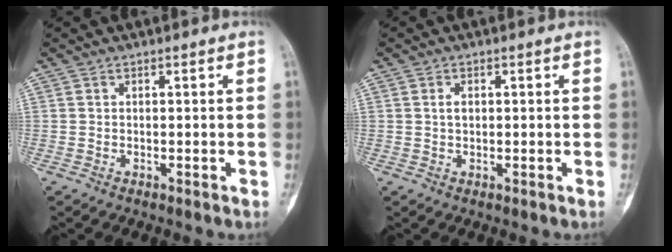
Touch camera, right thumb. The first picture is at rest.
{"total": 1.7, "force": [0.4, 1.0, 1.2], "torque": [-0.018, 0.000, 0.007]}